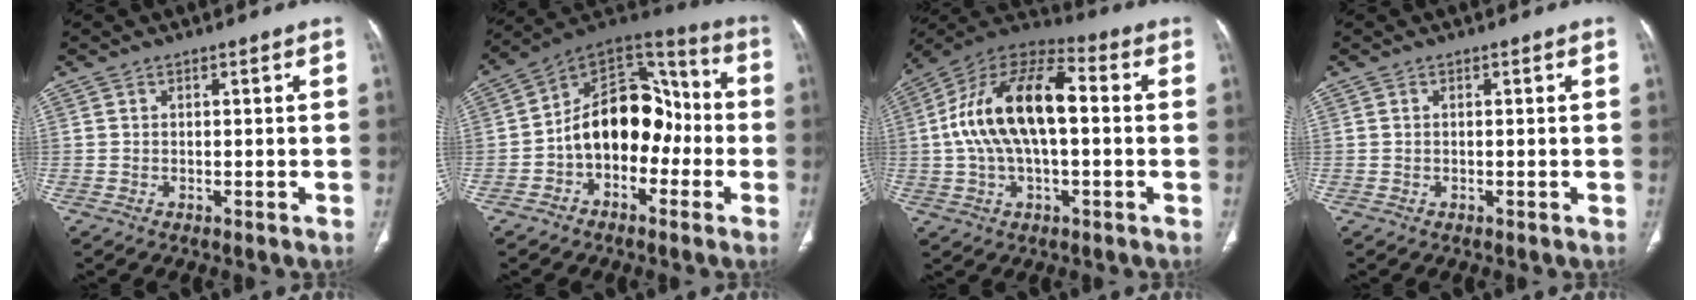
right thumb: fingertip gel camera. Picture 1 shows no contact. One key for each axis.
{"total": 16.6, "fx": -3.0, "fy": 11.4, "fz": 11.6, "tx": -0.140, "ty": 0.065, "tz": -0.060}
{"total": 18.7, "fx": 1.0, "fy": 9.3, "fz": 16.2, "tx": -0.298, "ty": 0.040, "tz": 0.011}
{"total": 0.0}